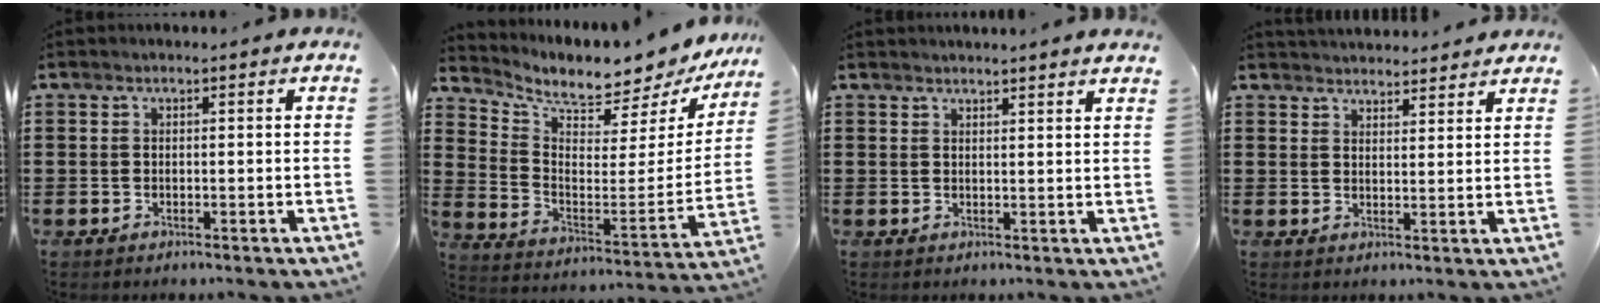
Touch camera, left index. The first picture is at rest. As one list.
[{"total": 5.7, "force": [5.3, 0.7, 2.2], "torque": [-0.058, -0.065, 0.080]}, {"total": 1.9, "force": [1.8, -0.4, 0.2], "torque": [-0.006, -0.001, 0.036]}, {"total": 3.0, "force": [3.0, 0.1, -0.2], "torque": [-0.004, -0.010, 0.057]}]